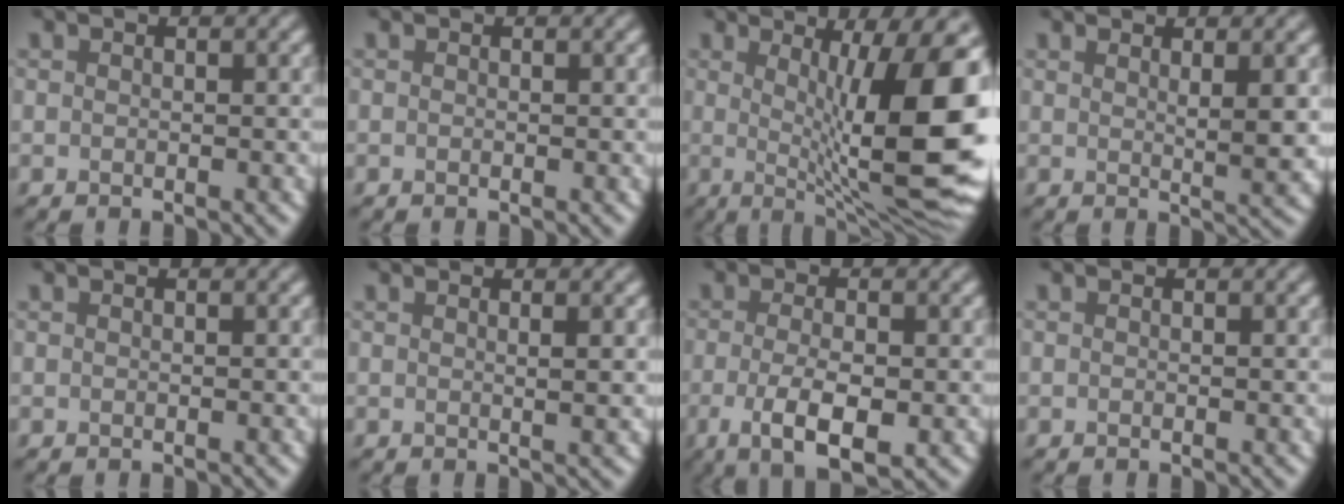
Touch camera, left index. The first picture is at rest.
{"total": 0.0}
{"total": 13.5, "force": [0.7, 3.4, 13.1], "torque": [-0.153, -0.004, 0.010]}
{"total": 2.9, "force": [1.1, 0.7, 2.6], "torque": [-0.035, -0.007, 0.017]}
{"total": 0.0}
{"total": 1.5, "force": [0.5, 0.5, 1.3], "torque": [-0.012, 0.002, 0.001]}
{"total": 5.3, "force": [-1.9, 1.7, 4.6], "torque": [-0.085, -0.011, -0.033]}
{"total": 0.0}